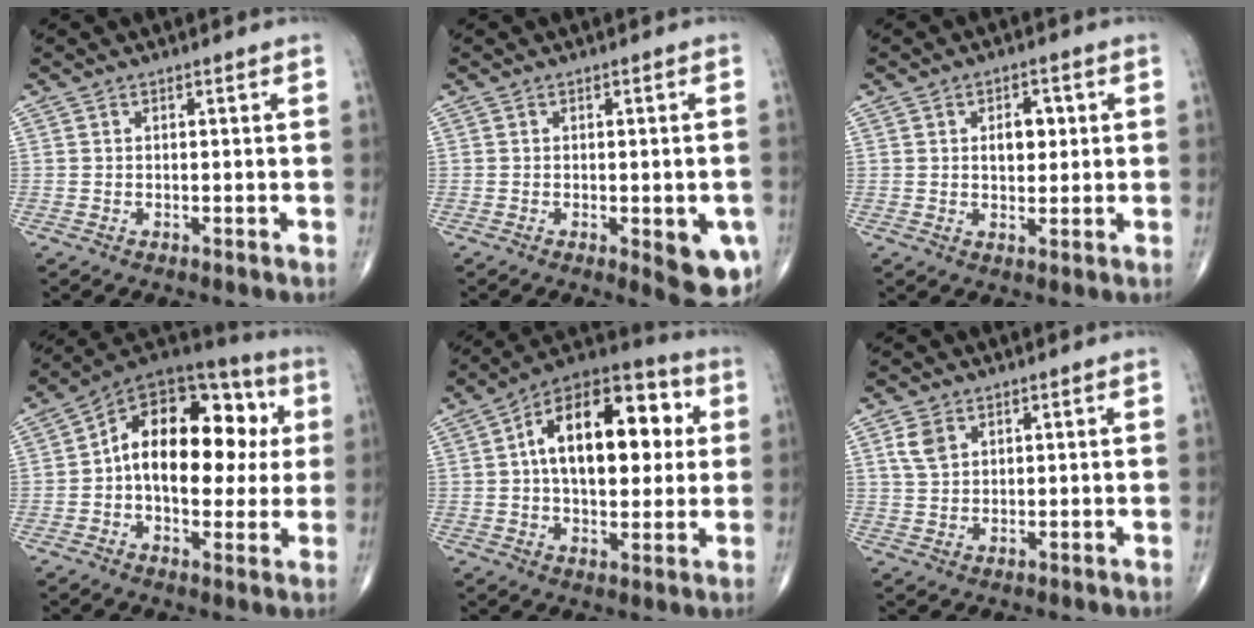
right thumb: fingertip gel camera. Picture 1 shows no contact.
{"total": 8.6, "force": [-2.5, 2.9, 7.7], "torque": [-0.073, -0.010, -0.023]}
{"total": 4.8, "force": [1.0, 3.0, 3.6], "torque": [-0.035, -0.002, 0.014]}
{"total": 21.6, "force": [1.8, 12.7, 17.4], "torque": [-0.223, 0.038, 0.017]}
{"total": 21.5, "force": [3.7, 11.7, 17.7], "torque": [-0.233, 0.023, 0.045]}
{"total": 3.9, "force": [1.8, 2.6, 2.3], "torque": [-0.040, -0.002, 0.041]}